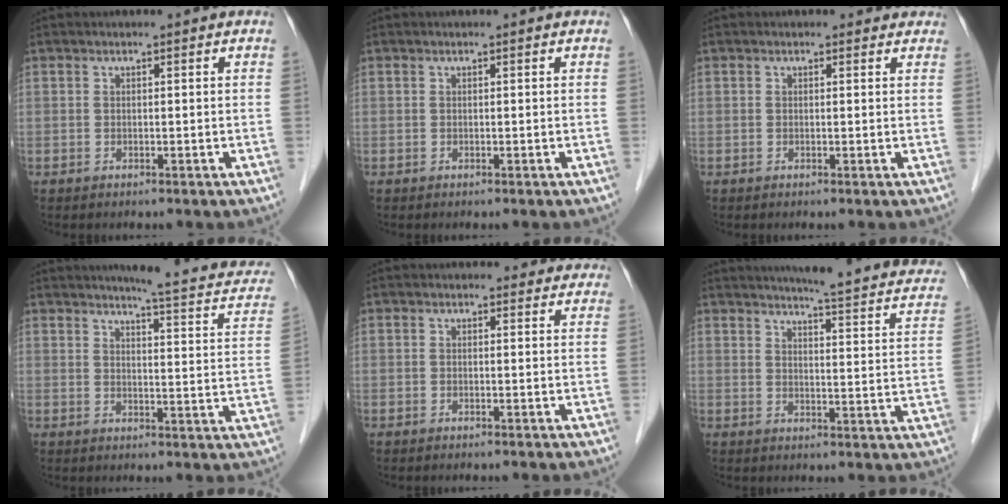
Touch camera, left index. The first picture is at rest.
{"total": 0.0}
{"total": 1.4, "force": [1.1, 0.8, 0.3], "torque": [-0.001, 0.002, 0.001]}
{"total": 13.8, "force": [11.7, 2.1, 7.1], "torque": [-0.077, -0.018, 0.117]}
{"total": 2.7, "force": [2.3, 1.3, 0.2], "torque": [0.007, 0.000, 0.010]}
{"total": 19.4, "force": [16.8, 2.5, 9.3], "torque": [-0.112, -0.032, 0.184]}